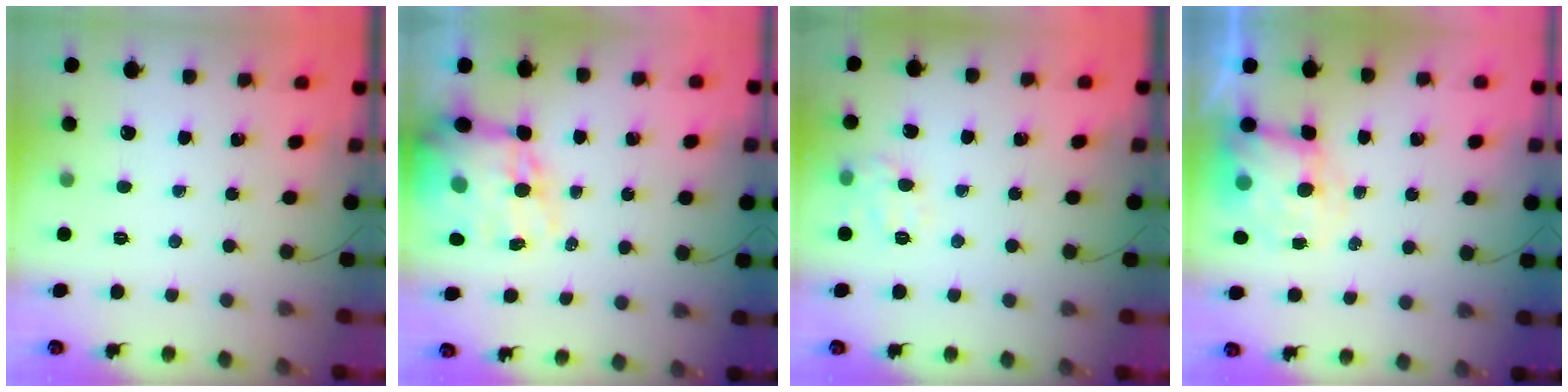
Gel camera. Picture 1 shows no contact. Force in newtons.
{"total": 15.8, "press": 15.4, "slide": 3.5}
{"total": 9.1, "press": 9.1, "slide": 0.6}
{"total": 8.3, "press": 8.1, "slide": 1.7}